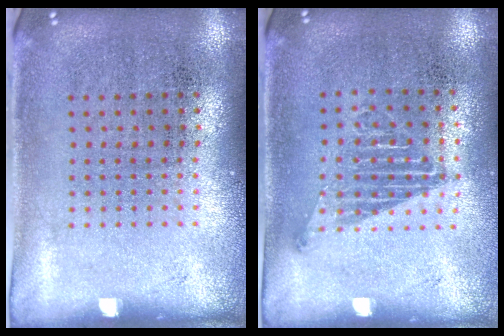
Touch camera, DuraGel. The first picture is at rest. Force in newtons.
{"total": 1.1, "press": 1.0, "slide": 0.6}